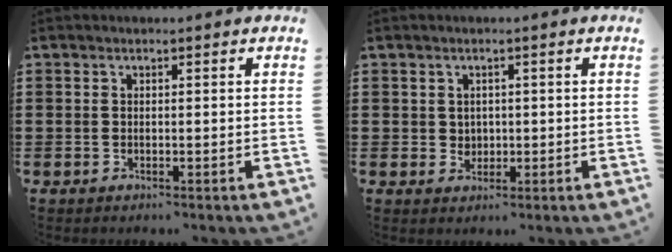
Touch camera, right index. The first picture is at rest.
{"total": 1.7, "force": [0.6, 1.6, 0.3], "torque": [-0.013, 0.009, 0.010]}